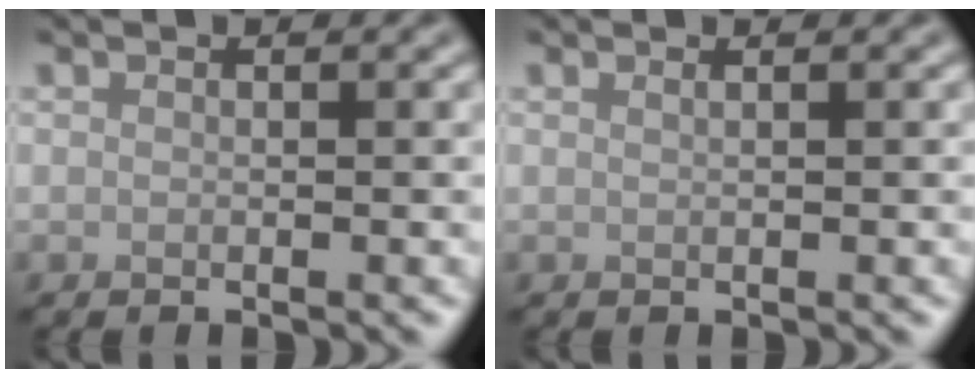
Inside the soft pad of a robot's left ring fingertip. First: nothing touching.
{"total": 0.7, "force": [0.5, 0.3, 0.4], "torque": [-0.001, -0.003, 0.002]}